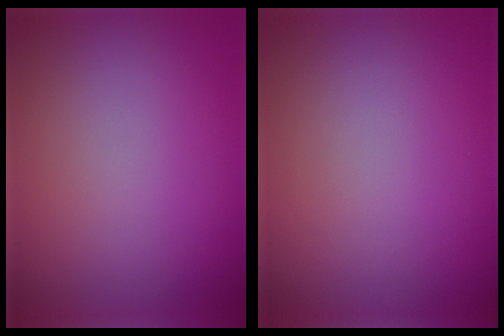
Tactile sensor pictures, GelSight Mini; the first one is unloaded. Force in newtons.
{"total": 0.0}